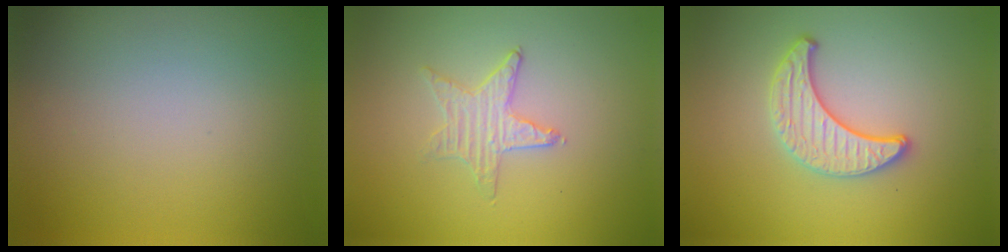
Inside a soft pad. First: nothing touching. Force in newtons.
{"total": 1.2, "press": 1.2, "slide": 0.1}
{"total": 3.0, "press": 2.8, "slide": 0.9}